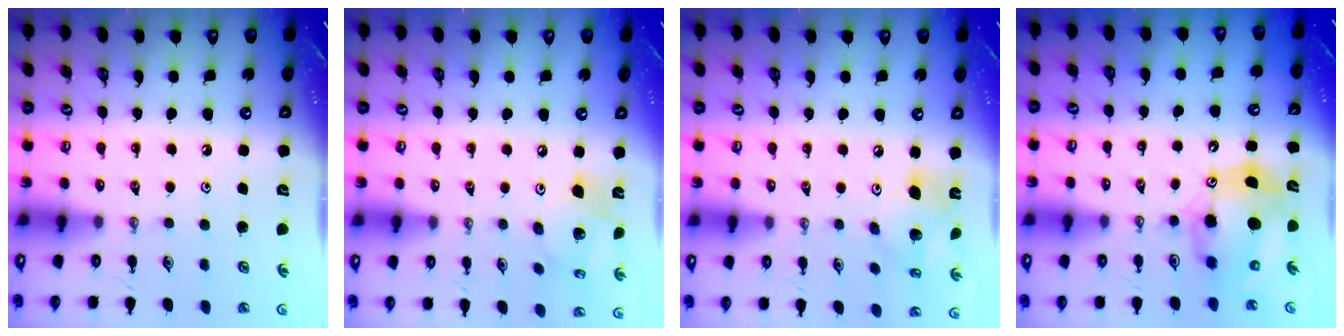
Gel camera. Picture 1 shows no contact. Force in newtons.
{"total": 13.4, "press": 13.1, "slide": 3.0}
{"total": 12.2, "press": 12.0, "slide": 2.3}
{"total": 9.4, "press": 9.1, "slide": 2.4}